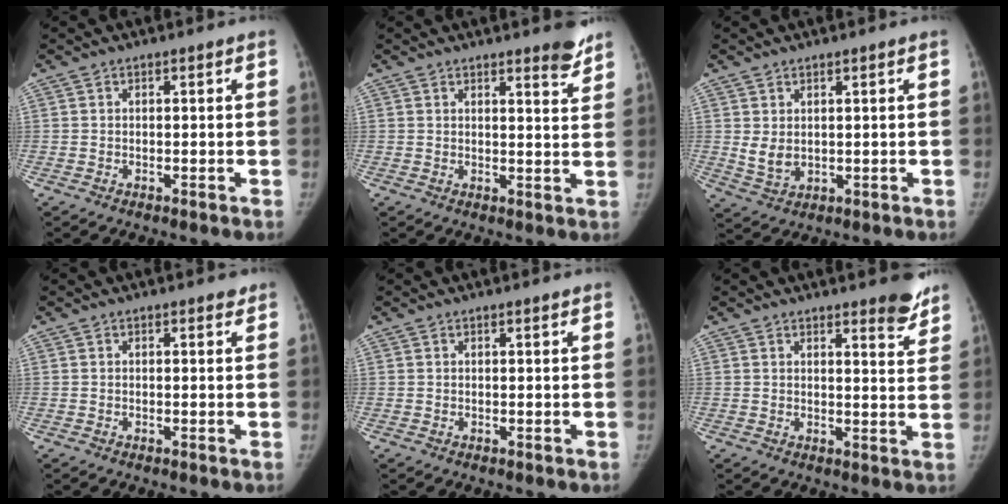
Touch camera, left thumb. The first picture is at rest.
{"total": 4.6, "force": [3.7, 0.8, 2.6], "torque": [-0.021, -0.029, 0.044]}
{"total": 3.8, "force": [1.1, 2.5, 2.7], "torque": [-0.043, -0.013, 0.032]}
{"total": 0.8, "force": [0.7, 0.4, 0.3], "torque": [-0.001, -0.004, 0.005]}
{"total": 0.8, "force": [0.7, 0.0, 0.4], "torque": [-0.008, -0.002, 0.013]}
{"total": 5.9, "force": [4.8, 1.3, 3.2], "torque": [-0.021, -0.035, 0.055]}